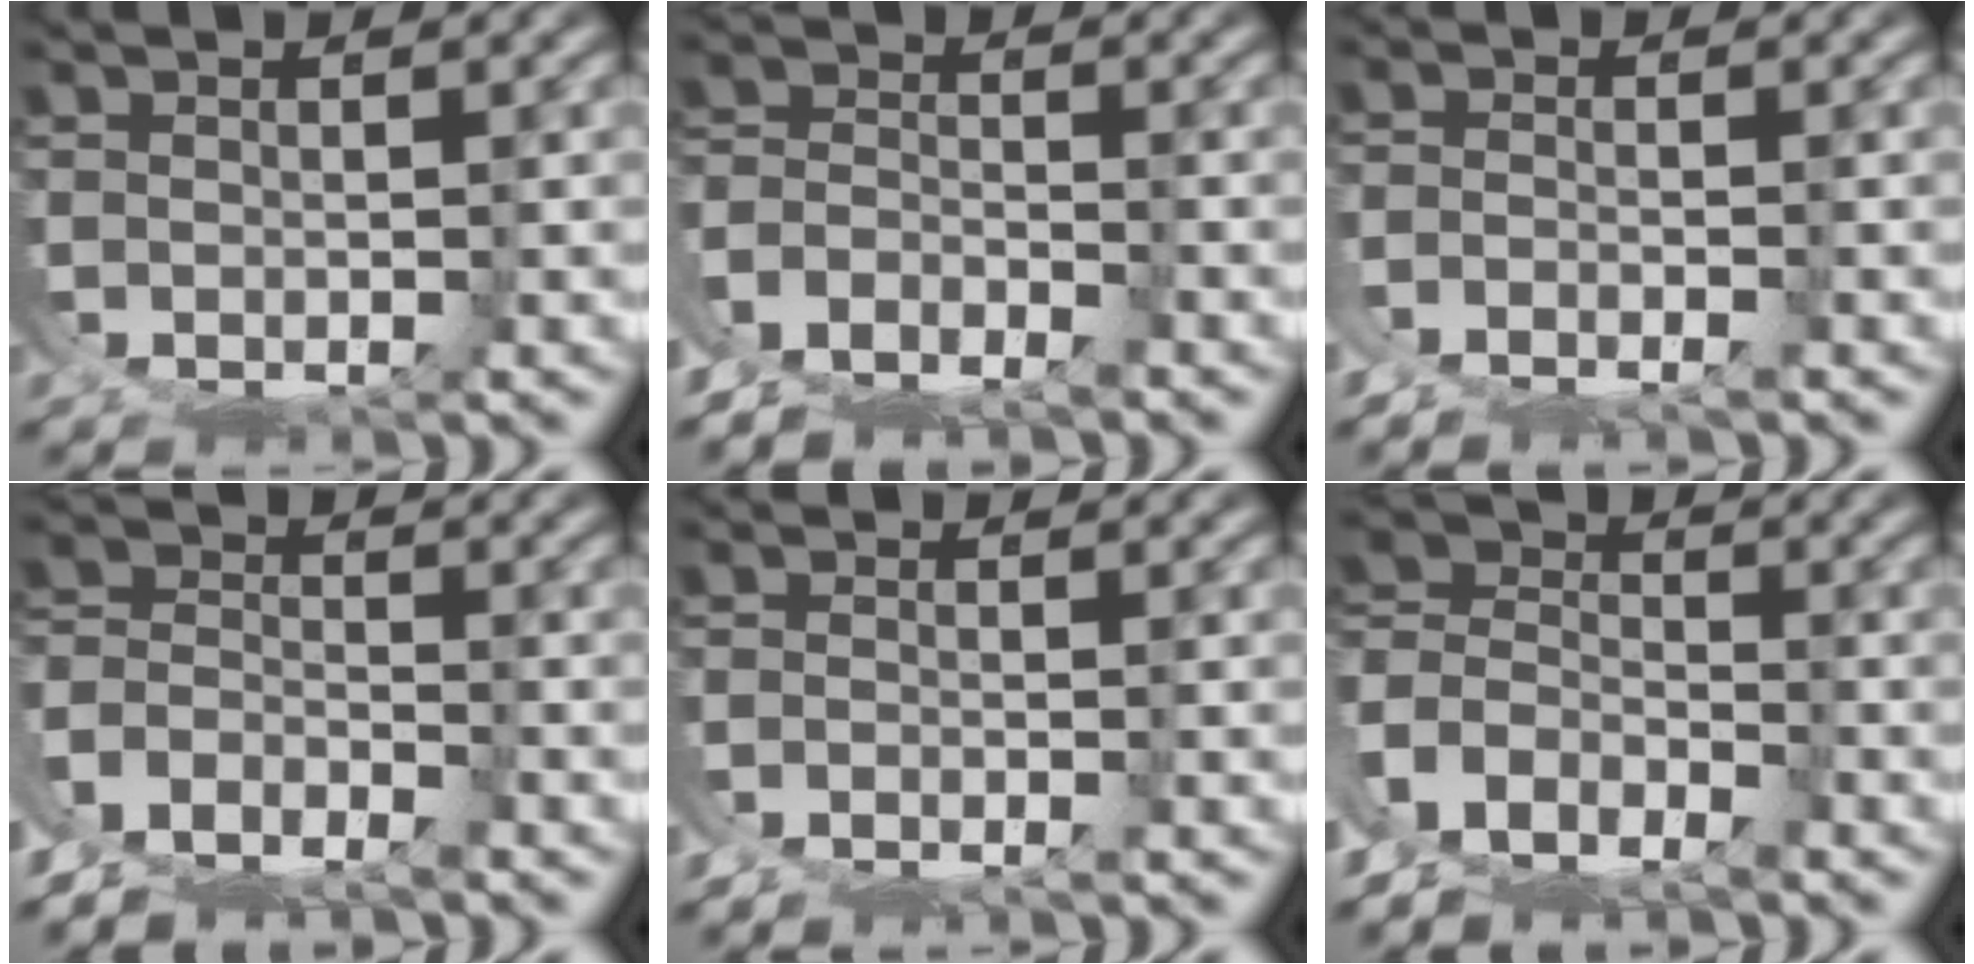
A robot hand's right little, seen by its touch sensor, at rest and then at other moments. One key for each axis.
{"total": 7.6, "fx": -4.4, "fy": 5.7, "fz": 2.4, "tx": -0.055, "ty": -0.025, "tz": -0.083}
{"total": 2.8, "fx": -2.3, "fy": 1.4, "fz": 0.8, "tx": -0.011, "ty": -0.006, "tz": -0.049}
{"total": 8.6, "fx": -4.5, "fy": 6.7, "fz": 3.0, "tx": -0.068, "ty": -0.029, "tz": -0.085}
{"total": 2.0, "fx": -1.7, "fy": 0.9, "fz": 0.5, "tx": -0.010, "ty": -0.005, "tz": -0.037}
{"total": 12.0, "fx": -2.8, "fy": 10.5, "fz": 4.9, "tx": -0.128, "ty": -0.040, "tz": -0.061}